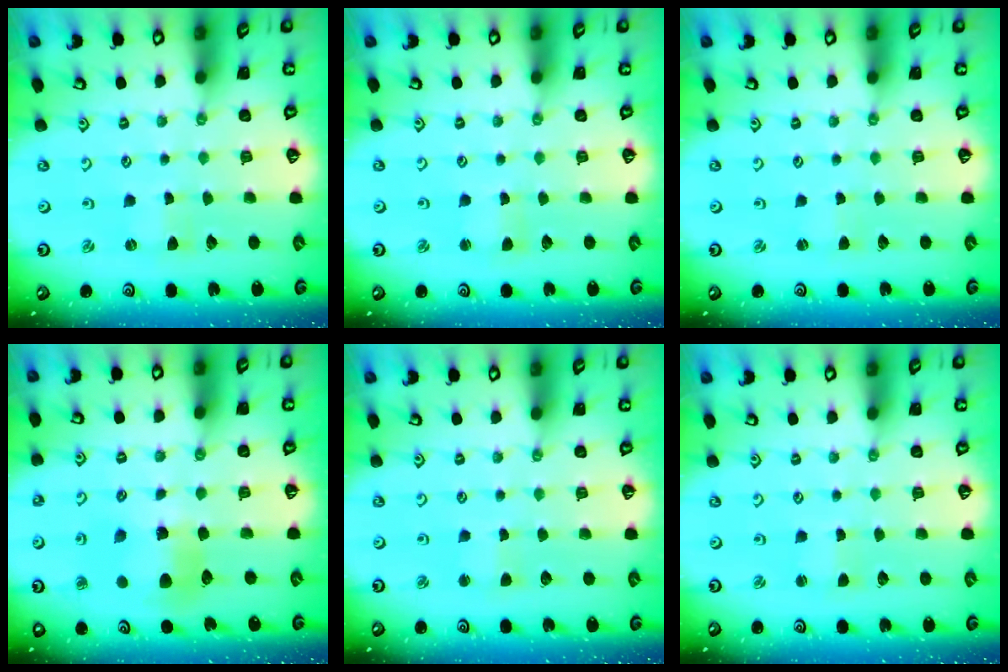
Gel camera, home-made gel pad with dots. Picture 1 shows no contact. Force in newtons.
{"total": 1.4, "press": 1.3, "slide": 0.3}
{"total": 1.2, "press": 1.2, "slide": 0.2}
{"total": 8.5, "press": 8.4, "slide": 1.1}
{"total": 1.9, "press": 1.9, "slide": 0.3}
{"total": 1.4, "press": 1.4, "slide": 0.0}